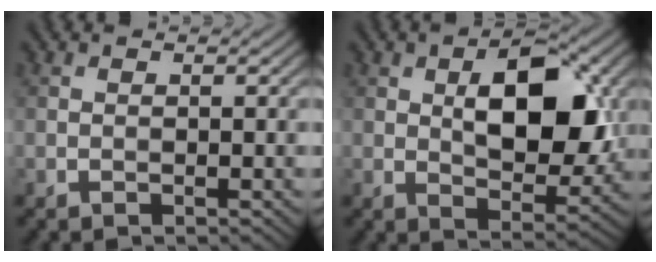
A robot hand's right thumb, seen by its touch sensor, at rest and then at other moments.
{"total": 10.7, "force": [2.0, 5.6, 8.9], "torque": [-0.137, 0.001, 0.032]}